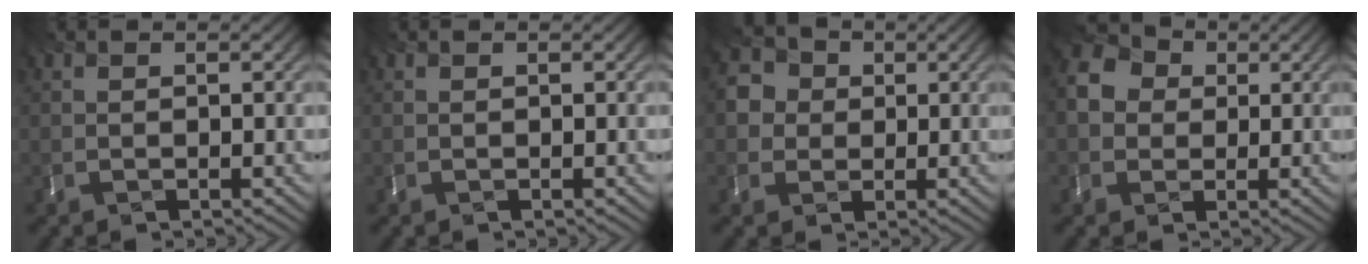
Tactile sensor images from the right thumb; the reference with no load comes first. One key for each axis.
{"total": 0.0}
{"total": 3.9, "fx": -0.1, "fy": 3.8, "fz": 1.0, "tx": -0.039, "ty": 0.000, "tz": -0.021}
{"total": 5.6, "fx": -0.2, "fy": 5.1, "fz": 2.3, "tx": -0.081, "ty": 0.000, "tz": -0.016}